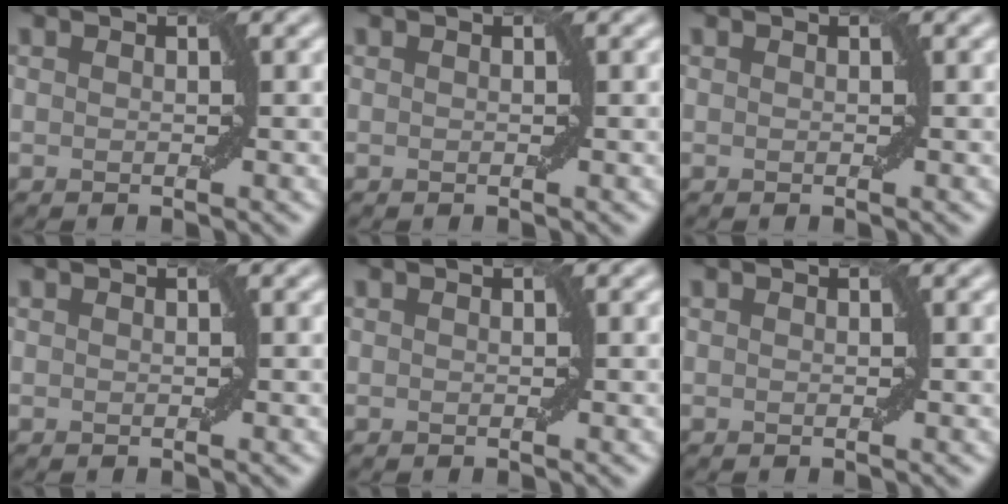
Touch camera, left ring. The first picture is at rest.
{"total": 0.0}
{"total": 0.0}
{"total": 0.0}
{"total": 0.0}
{"total": 0.0}